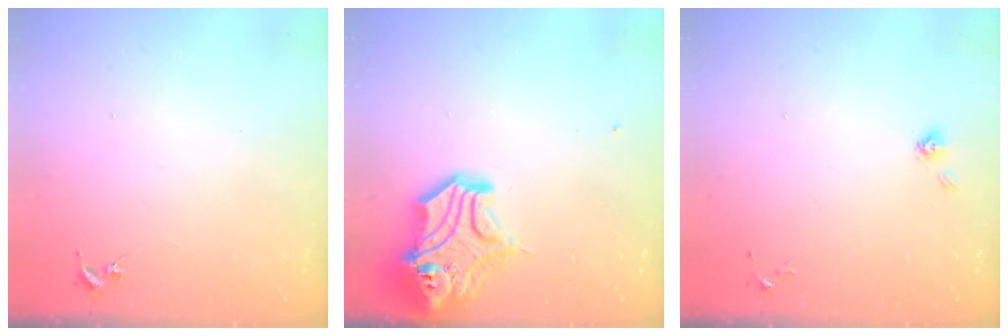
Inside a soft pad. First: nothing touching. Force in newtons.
{"total": 17.7, "press": 17.5, "slide": 2.6}
{"total": 3.7, "press": 3.1, "slide": 1.9}